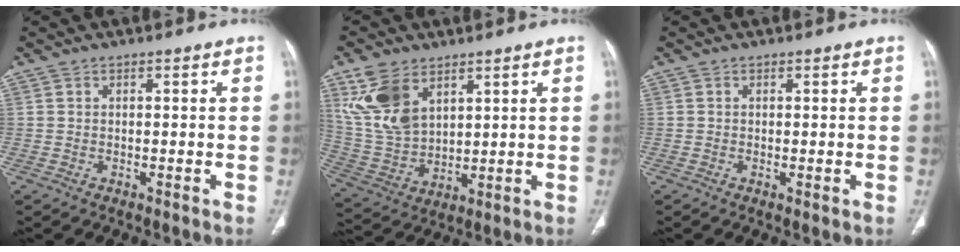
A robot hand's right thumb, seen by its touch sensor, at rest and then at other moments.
{"total": 13.0, "force": [6.5, 7.8, 8.2], "torque": [-0.157, -0.022, 0.148]}
{"total": 0.7, "force": [-0.1, 0.1, 0.7], "torque": [-0.016, -0.005, -0.003]}